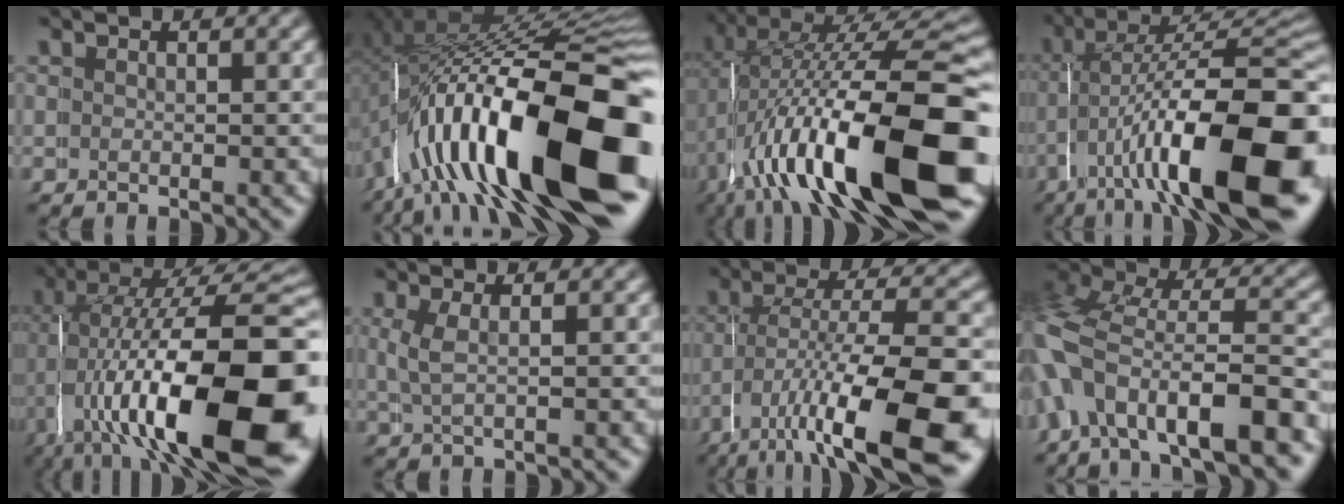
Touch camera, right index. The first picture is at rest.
{"total": 21.8, "force": [-4.3, 10.7, 18.4], "torque": [-0.304, -0.010, -0.060]}
{"total": 16.3, "force": [-3.4, 6.4, 14.6], "torque": [-0.234, -0.009, -0.037]}
{"total": 16.4, "force": [-4.3, 6.8, 14.3], "torque": [-0.208, -0.024, -0.057]}
{"total": 18.3, "force": [-3.8, 8.4, 15.8], "torque": [-0.261, -0.030, -0.033]}
{"total": 1.1, "force": [0.8, 0.5, 0.7], "torque": [-0.028, 0.001, 0.012]}
{"total": 11.3, "force": [-4.5, 4.0, 9.6], "torque": [-0.157, -0.028, -0.056]}
{"total": 6.2, "force": [-2.4, 4.2, 3.9], "torque": [-0.113, -0.019, -0.040]}